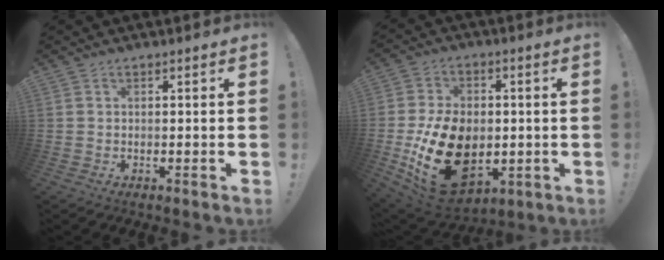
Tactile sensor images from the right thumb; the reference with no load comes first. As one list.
[{"total": 23.6, "force": [-4.2, 16.6, 16.3], "torque": [-0.280, 0.018, -0.047]}]